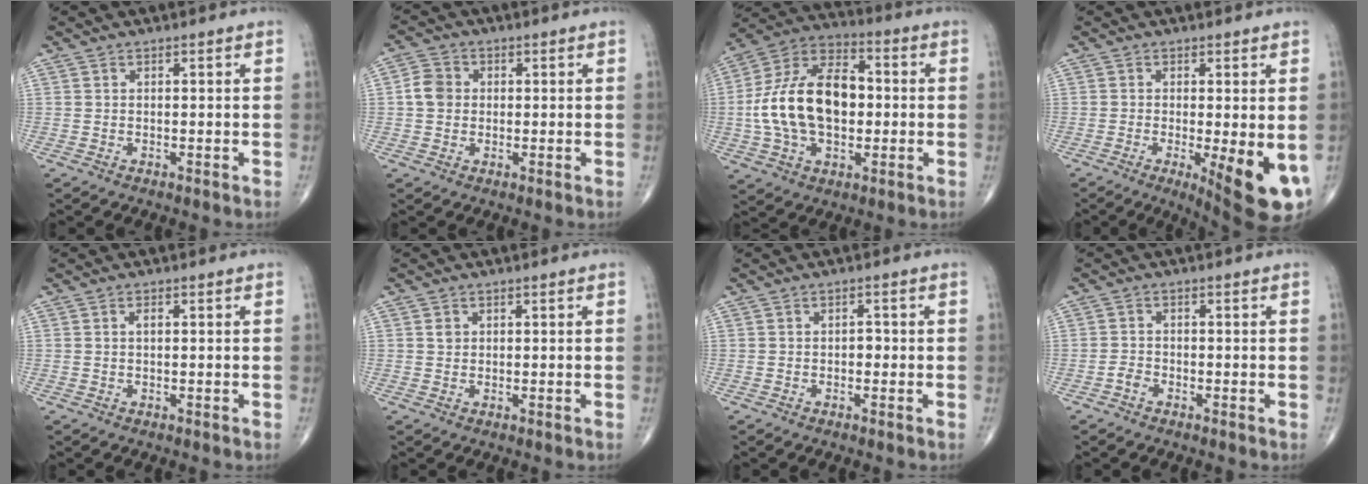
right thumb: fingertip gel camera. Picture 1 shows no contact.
{"total": 4.4, "force": [0.2, 3.8, 2.1], "torque": [-0.031, 0.008, -0.004]}
{"total": 19.8, "force": [-0.4, 12.1, 15.6], "torque": [-0.278, 0.031, -0.009]}
{"total": 11.4, "force": [-3.0, 3.0, 10.6], "torque": [-0.139, -0.022, -0.036]}
{"total": 1.0, "force": [0.2, 0.4, 0.9], "torque": [-0.014, -0.001, 0.003]}
{"total": 1.3, "force": [0.4, 1.1, 0.5], "torque": [-0.002, 0.000, 0.006]}
{"total": 1.3, "force": [-0.3, 0.9, 0.9], "torque": [-0.003, 0.004, -0.009]}
{"total": 1.5, "force": [-1.0, 0.9, 0.7], "torque": [-0.008, 0.003, -0.024]}